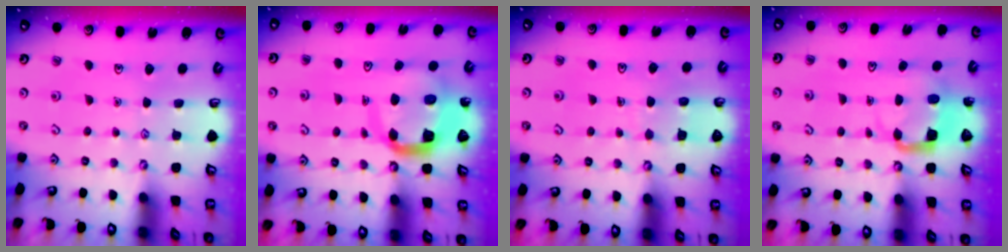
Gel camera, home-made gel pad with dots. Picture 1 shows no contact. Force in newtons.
{"total": 8.8, "press": 8.7, "slide": 1.1}
{"total": 6.0, "press": 6.0, "slide": 0.3}
{"total": 4.4, "press": 4.4, "slide": 0.1}